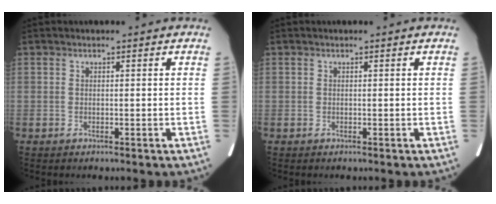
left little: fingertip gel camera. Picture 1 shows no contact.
{"total": 0.0}